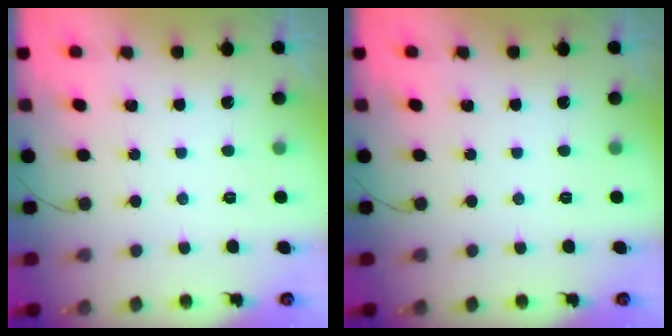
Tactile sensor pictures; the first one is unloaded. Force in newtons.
{"total": 0.0}